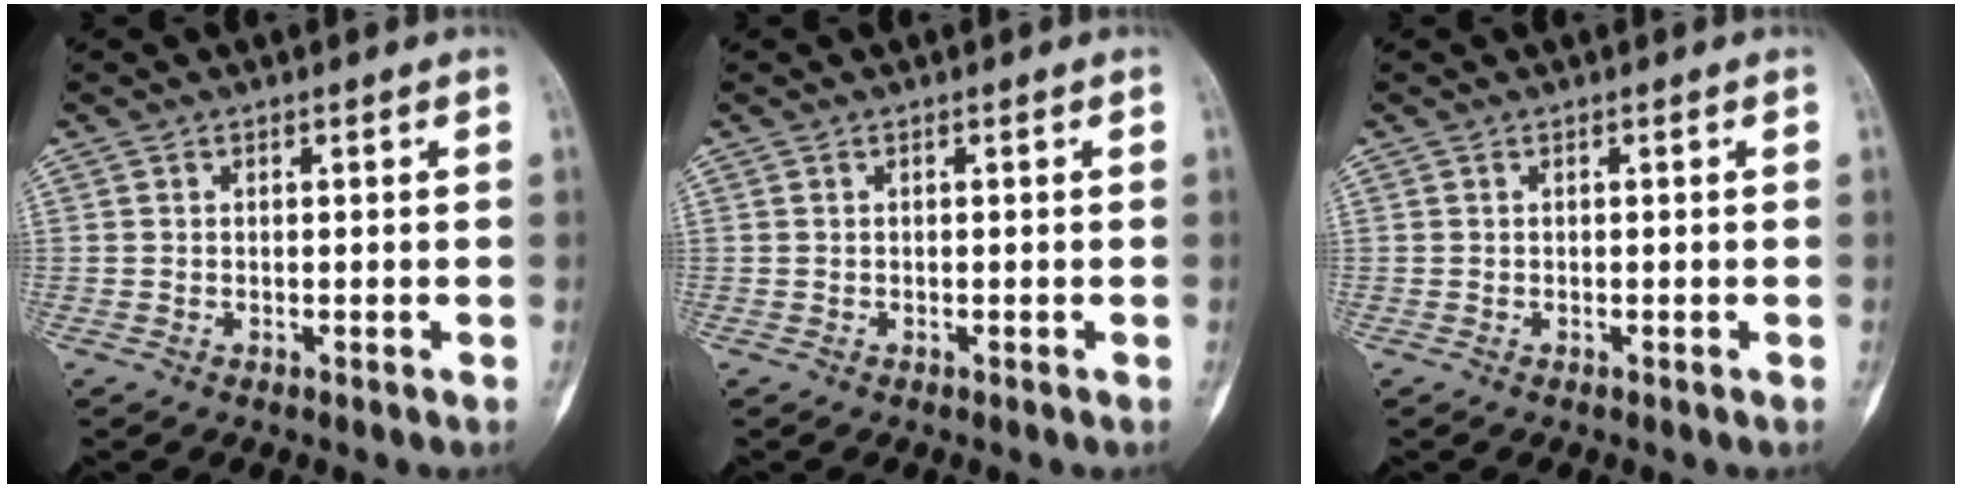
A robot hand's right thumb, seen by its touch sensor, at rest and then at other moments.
{"total": 0.0}
{"total": 0.0}